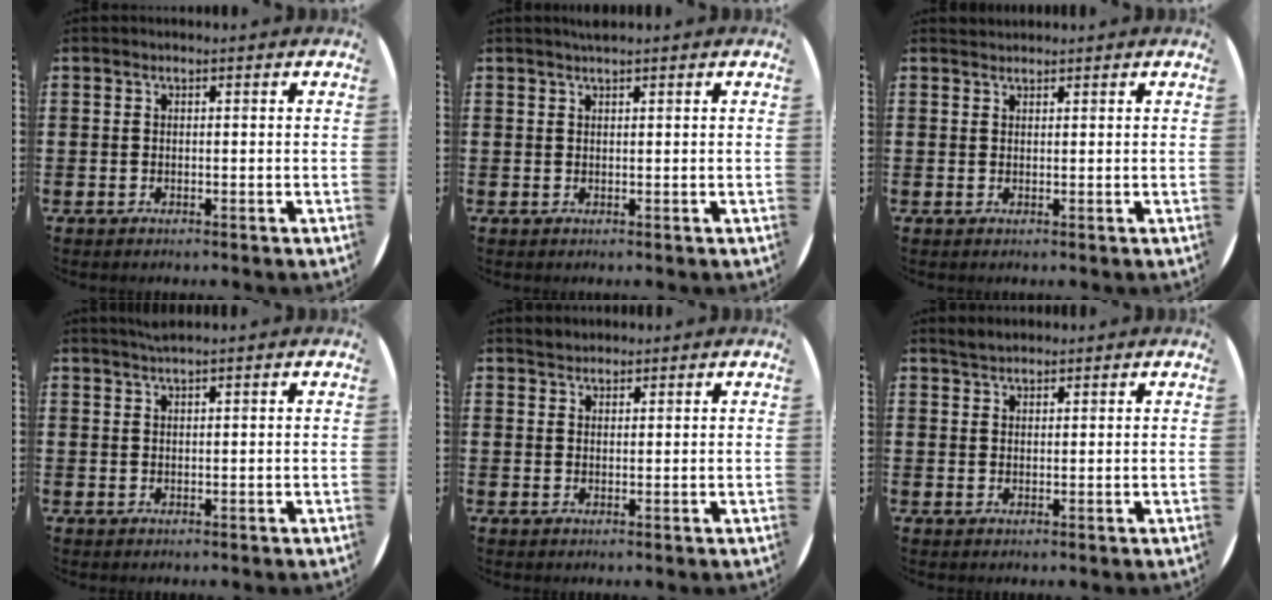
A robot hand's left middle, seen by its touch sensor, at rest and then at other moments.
{"total": 0.9, "force": [0.8, -0.1, 0.3], "torque": [-0.006, -0.001, 0.015]}
{"total": 0.7, "force": [0.7, 0.1, -0.1], "torque": [0.000, 0.001, 0.014]}
{"total": 1.2, "force": [1.0, -0.2, 0.5], "torque": [-0.009, 0.000, 0.020]}
{"total": 1.5, "force": [1.4, 0.4, -0.1], "torque": [0.008, -0.001, 0.027]}
{"total": 1.8, "force": [1.7, 0.5, 0.3], "torque": [-0.001, 0.000, 0.032]}